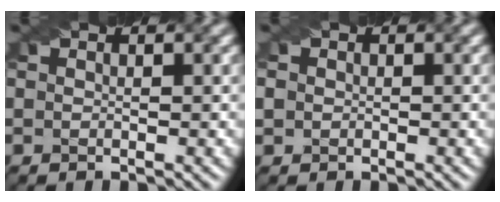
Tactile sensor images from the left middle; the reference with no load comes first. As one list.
[{"total": 1.0, "force": [0.0, 1.0, 0.4], "torque": [-0.010, 0.001, 0.002]}]